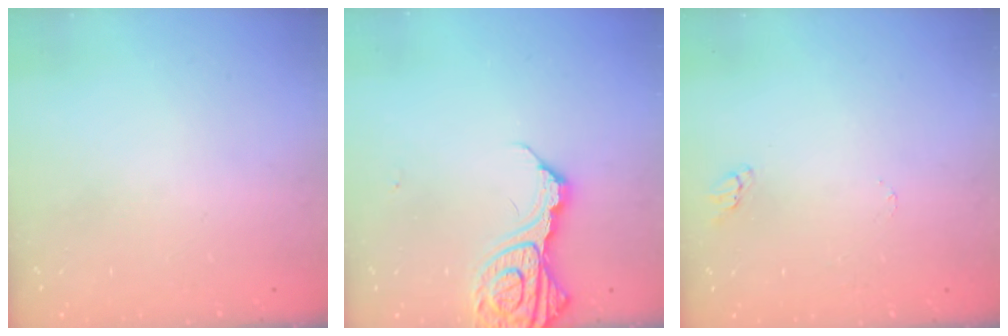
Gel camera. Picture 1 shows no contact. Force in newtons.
{"total": 15.1, "press": 15.0, "slide": 1.7}
{"total": 3.2, "press": 3.2, "slide": 0.3}